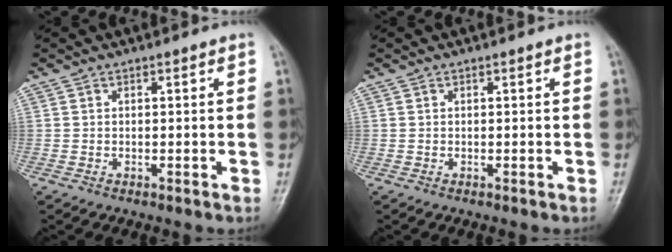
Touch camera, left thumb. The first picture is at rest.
{"total": 0.0}